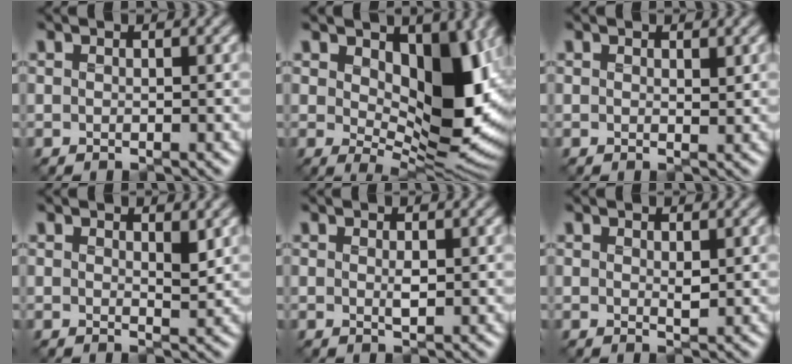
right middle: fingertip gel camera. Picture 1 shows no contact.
{"total": 11.2, "force": [2.3, 5.7, 9.4], "torque": [-0.138, -0.014, 0.038]}
{"total": 0.8, "force": [0.6, 0.3, 0.4], "torque": [-0.010, -0.004, 0.009]}
{"total": 1.6, "force": [0.9, 0.6, 1.2], "torque": [-0.020, -0.007, 0.014]}
{"total": 0.8, "force": [-0.1, 0.2, 0.8], "torque": [-0.019, -0.004, -0.001]}
{"total": 0.9, "force": [0.3, 0.3, 0.8], "torque": [-0.018, -0.005, 0.005]}